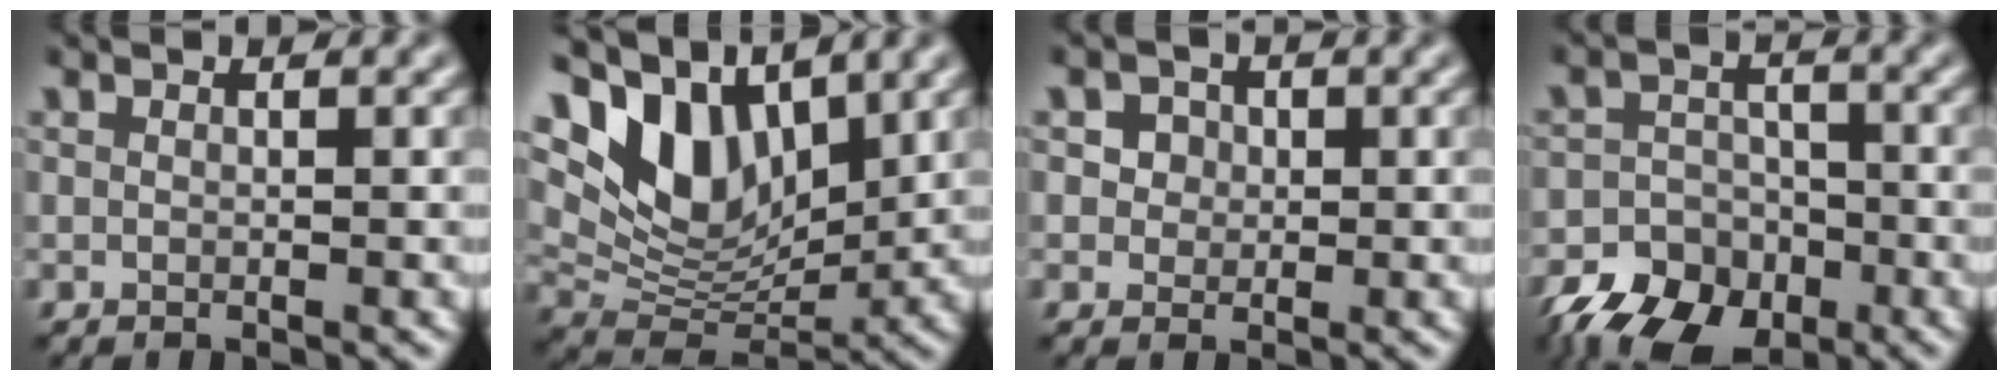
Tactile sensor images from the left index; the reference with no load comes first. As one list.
[{"total": 8.1, "force": [4.0, 4.6, 5.4], "torque": [-0.104, 0.000, 0.075]}, {"total": 3.1, "force": [1.0, 2.5, 1.5], "torque": [-0.025, 0.013, 0.003]}, {"total": 7.5, "force": [-5.8, 3.9, 2.6], "torque": [-0.036, -0.012, -0.093]}]